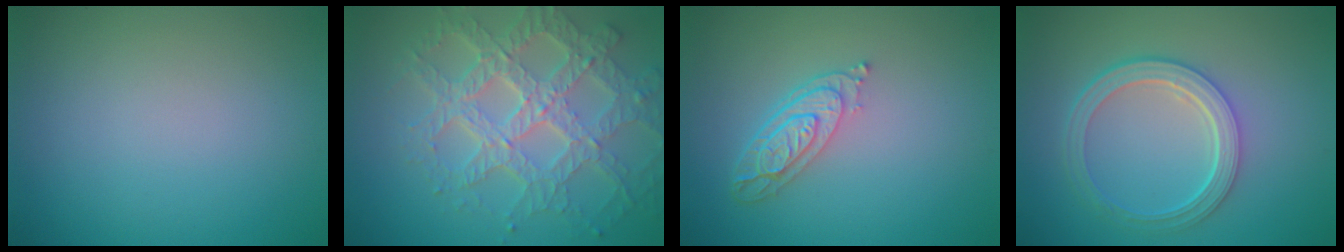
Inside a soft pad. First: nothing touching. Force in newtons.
{"total": 7.8, "press": 5.7, "slide": 5.4}
{"total": 3.9, "press": 3.0, "slide": 2.5}
{"total": 4.8, "press": 3.5, "slide": 3.2}